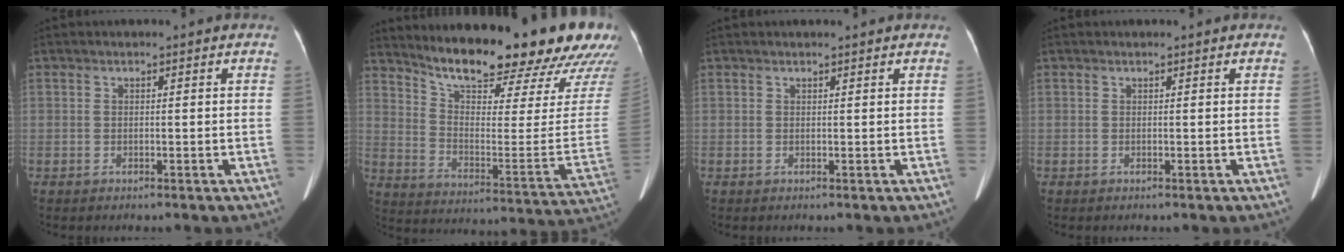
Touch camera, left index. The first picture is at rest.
{"total": 25.7, "force": [22.3, 4.0, 12.1], "torque": [-0.187, -0.085, 0.292]}
{"total": 2.1, "force": [2.0, 0.1, 0.8], "torque": [-0.009, 0.005, 0.023]}
{"total": 1.1, "force": [0.9, 0.0, 0.5], "torque": [-0.010, 0.004, 0.011]}